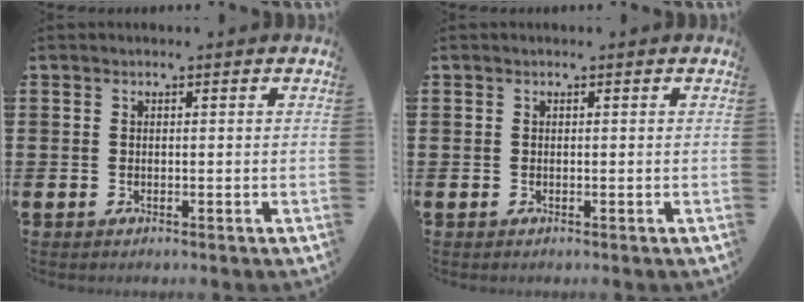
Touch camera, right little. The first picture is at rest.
{"total": 0.0}